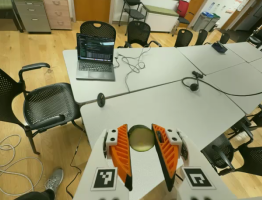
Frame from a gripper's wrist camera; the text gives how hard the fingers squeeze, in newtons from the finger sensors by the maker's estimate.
{"total": 8.9, "left": 9.1, "right": 8.8}